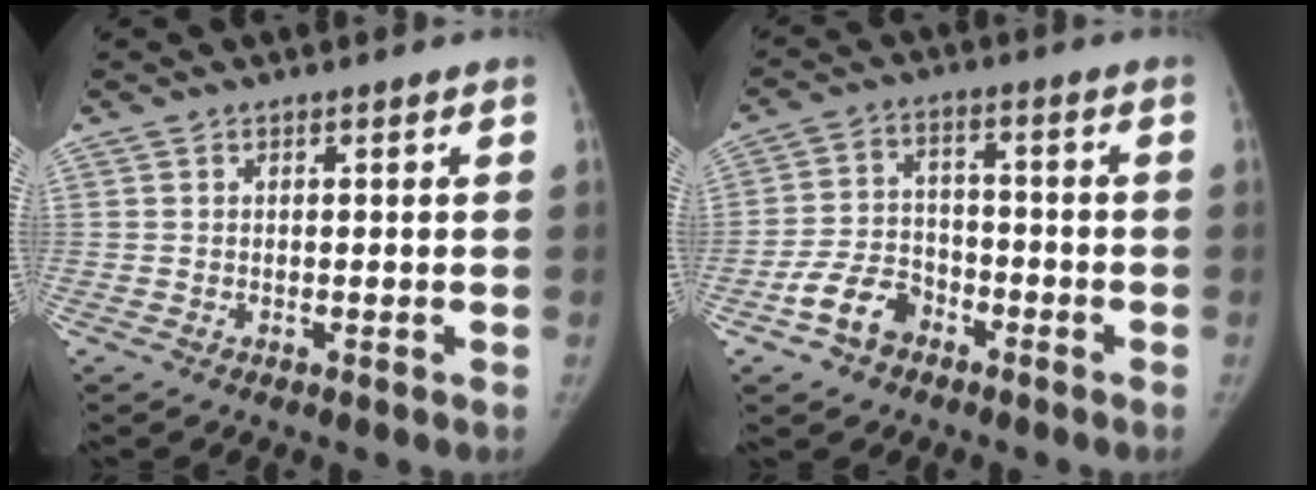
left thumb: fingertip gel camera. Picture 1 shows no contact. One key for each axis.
{"total": 8.2, "fx": -4.6, "fy": 5.7, "fz": 3.8, "tx": -0.061, "ty": 0.034, "tz": -0.083}